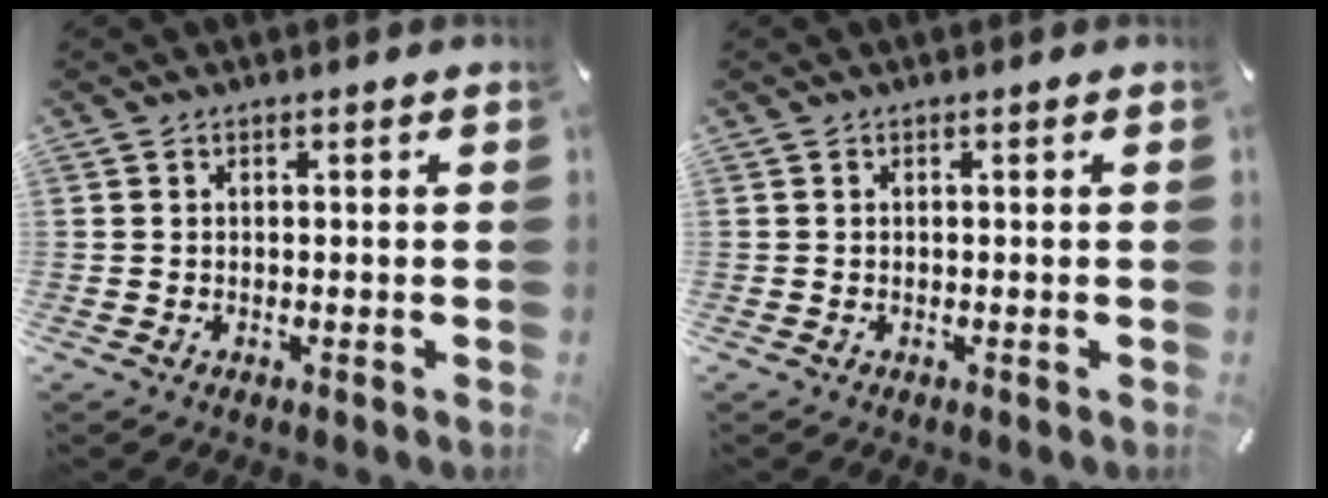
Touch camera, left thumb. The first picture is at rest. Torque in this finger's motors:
{"motor_torque": [0.00, 0.00, 0.00, 0.00, 0.00]}